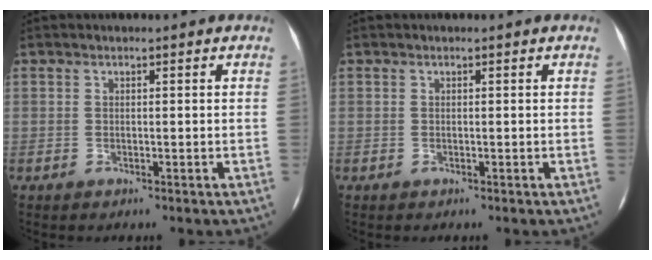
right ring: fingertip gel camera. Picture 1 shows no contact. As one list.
[{"total": 0.0}]